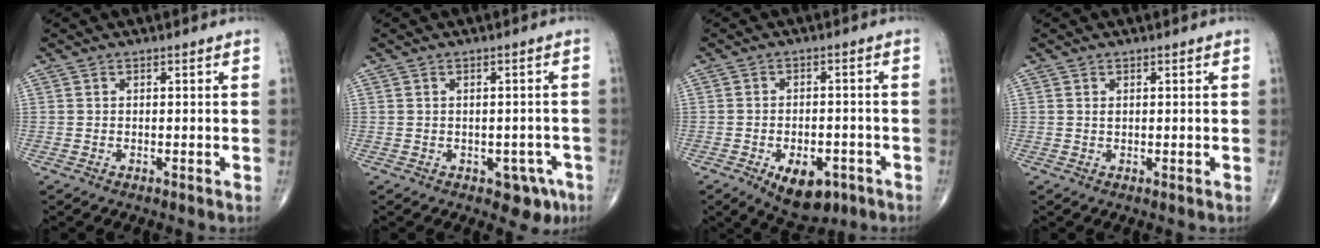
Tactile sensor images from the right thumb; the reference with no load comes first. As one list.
[{"total": 4.8, "force": [-2.3, 3.0, 2.9], "torque": [-0.012, 0.012, -0.023]}, {"total": 9.6, "force": [-4.8, 5.3, 6.4], "torque": [-0.078, 0.016, -0.061]}, {"total": 0.6, "force": [0.2, 0.3, 0.4], "torque": [-0.008, -0.003, 0.005]}]